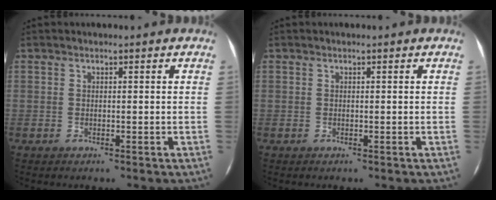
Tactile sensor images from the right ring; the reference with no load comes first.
{"total": 0.0}